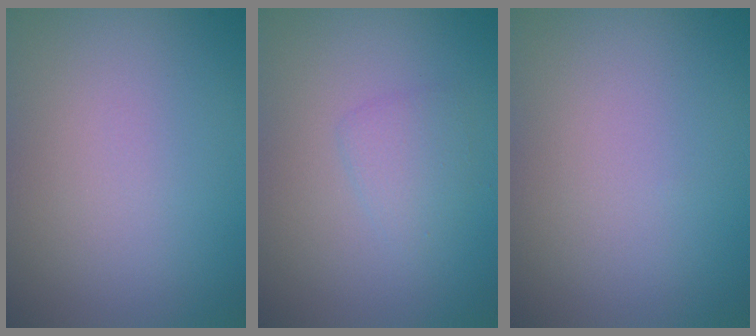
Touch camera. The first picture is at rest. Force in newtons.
{"total": 1.6, "press": 1.6, "slide": 0.0}
{"total": 0.0}